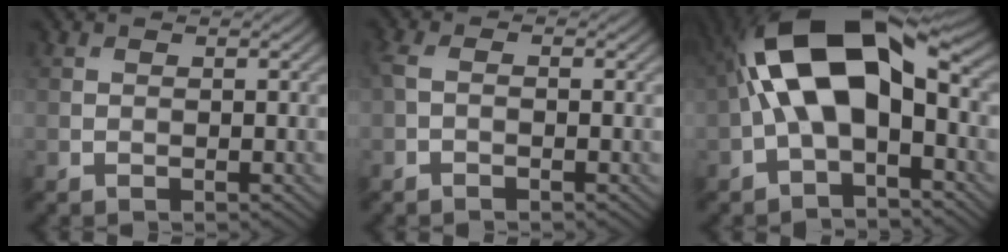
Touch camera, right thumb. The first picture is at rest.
{"total": 1.8, "force": [-0.5, 0.8, 1.5], "torque": [-0.039, 0.002, -0.016]}
{"total": 15.0, "force": [0.6, 7.4, 13.0], "torque": [-0.242, 0.028, -0.001]}